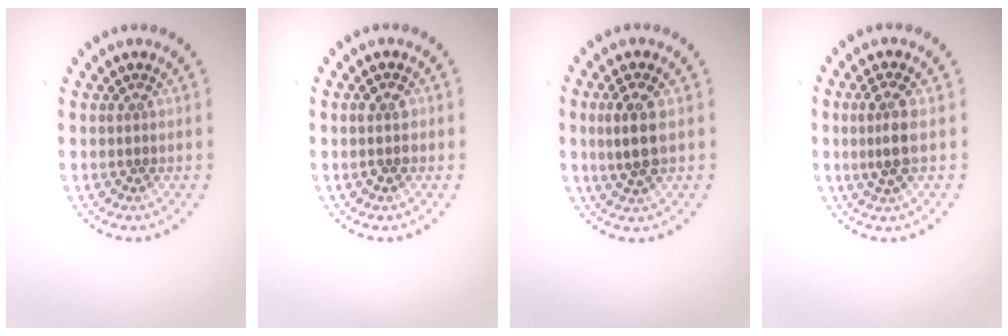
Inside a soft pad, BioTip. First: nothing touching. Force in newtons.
{"total": 1.4, "press": 1.4, "slide": 0.3}
{"total": 2.8, "press": 2.7, "slide": 0.9}
{"total": 2.5, "press": 2.2, "slide": 1.1}